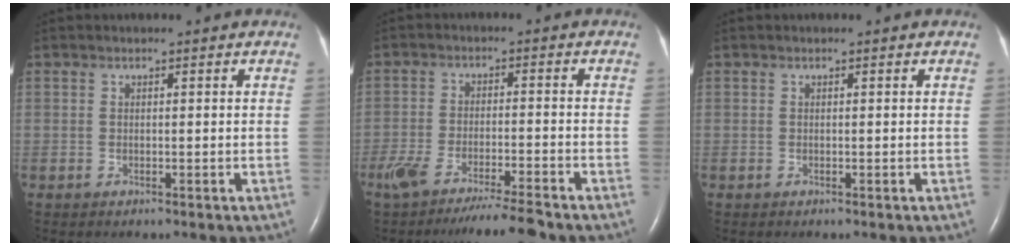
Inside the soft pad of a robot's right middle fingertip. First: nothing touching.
{"total": 10.3, "force": [-8.7, 0.0, 5.5], "torque": [-0.086, -0.022, -0.142]}
{"total": 0.0}